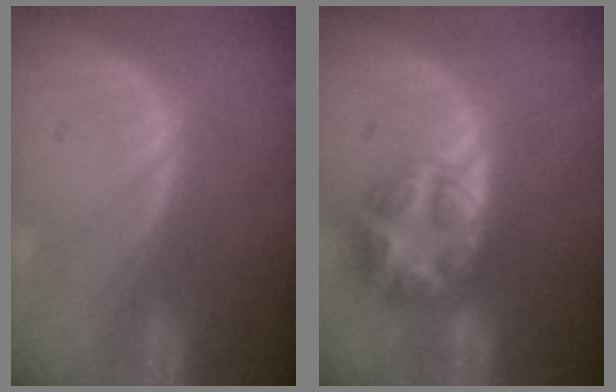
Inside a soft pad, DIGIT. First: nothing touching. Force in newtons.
{"total": 8.1, "press": 7.0, "slide": 4.0}